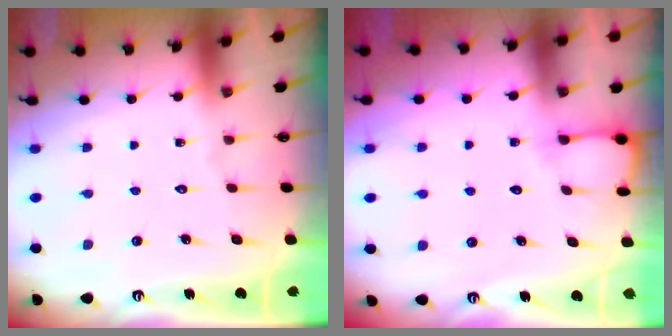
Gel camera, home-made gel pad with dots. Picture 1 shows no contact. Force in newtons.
{"total": 3.3, "press": 3.3, "slide": 0.4}